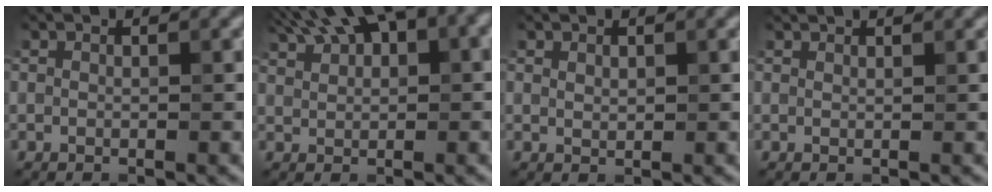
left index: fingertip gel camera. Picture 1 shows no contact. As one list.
[{"total": 9.2, "force": [5.6, 3.5, 6.4], "torque": [-0.109, 0.032, 0.083]}, {"total": 0.7, "force": [0.5, 0.4, 0.3], "torque": [-0.006, -0.001, 0.010]}, {"total": 1.2, "force": [1.1, 0.1, 0.2], "torque": [-0.005, -0.003, 0.015]}]